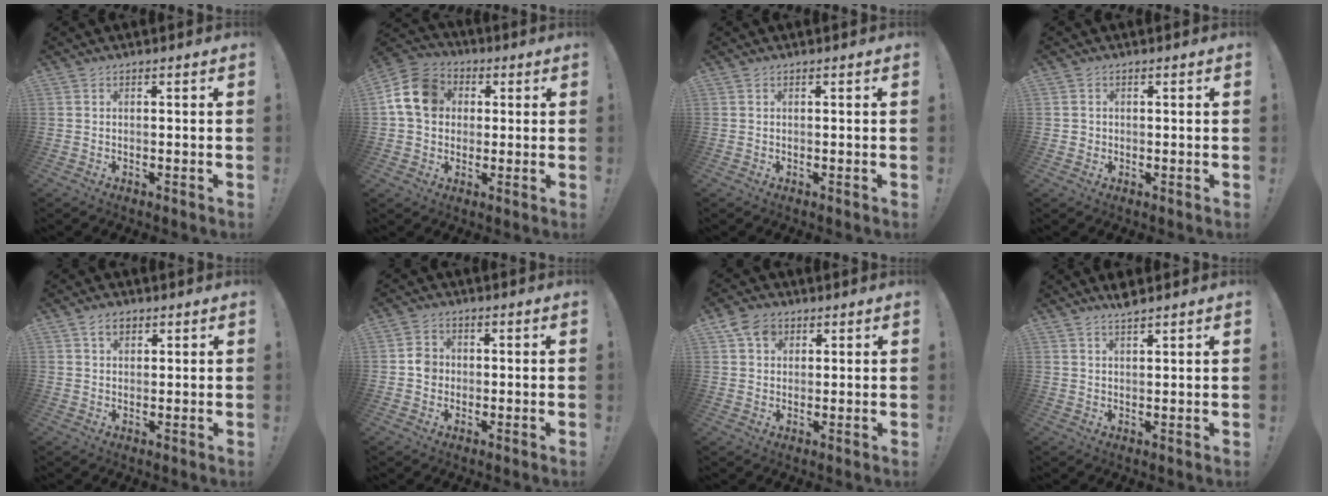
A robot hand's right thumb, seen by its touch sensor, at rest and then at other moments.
{"total": 14.3, "force": [2.8, 11.5, 8.0], "torque": [-0.132, 0.009, 0.059]}
{"total": 0.0}
{"total": 1.6, "force": [0.4, 1.6, 0.2], "torque": [-0.004, 0.002, 0.008]}
{"total": 3.6, "force": [2.0, 2.3, 2.0], "torque": [-0.028, -0.003, 0.034]}
{"total": 4.6, "force": [-0.7, 4.2, 1.8], "torque": [-0.028, 0.013, -0.011]}
{"total": 6.3, "force": [2.9, 5.0, 2.7], "torque": [-0.033, -0.010, 0.055]}
{"total": 3.2, "force": [2.8, 0.4, 1.5], "torque": [-0.026, -0.020, 0.049]}